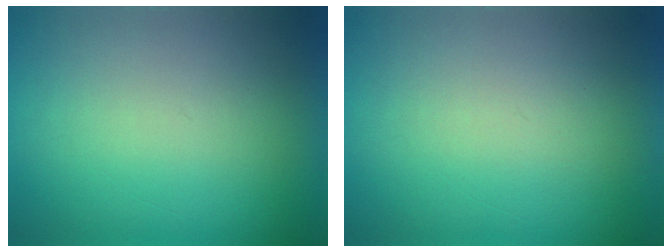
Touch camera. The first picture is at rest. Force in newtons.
{"total": 1.4}